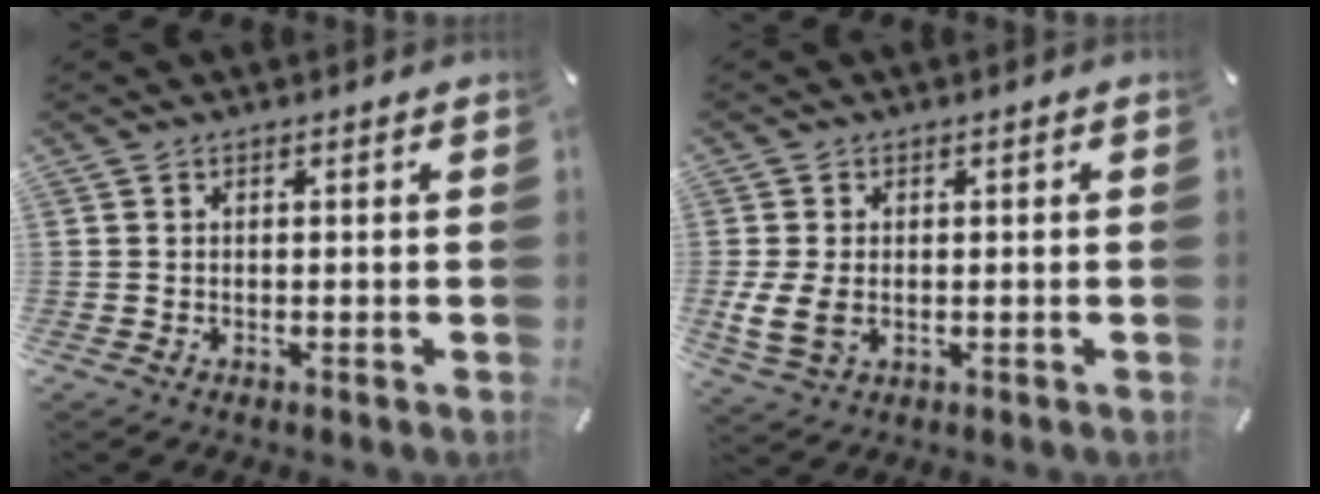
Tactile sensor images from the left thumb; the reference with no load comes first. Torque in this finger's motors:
{"motor_torque": [0.44, 1.76, 0.07, 0.00, 0.08]}